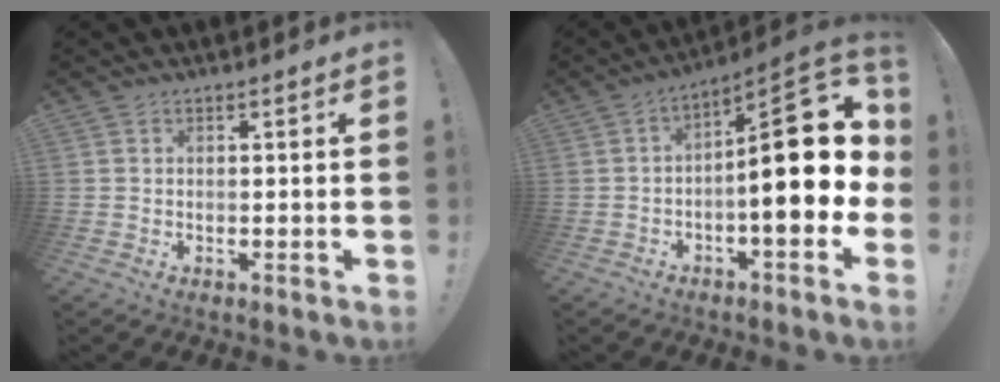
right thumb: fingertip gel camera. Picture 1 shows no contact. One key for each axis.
{"total": 21.2, "fx": 0.5, "fy": 7.3, "fz": 19.9, "tx": -0.272, "ty": -0.003, "tz": 0.012}